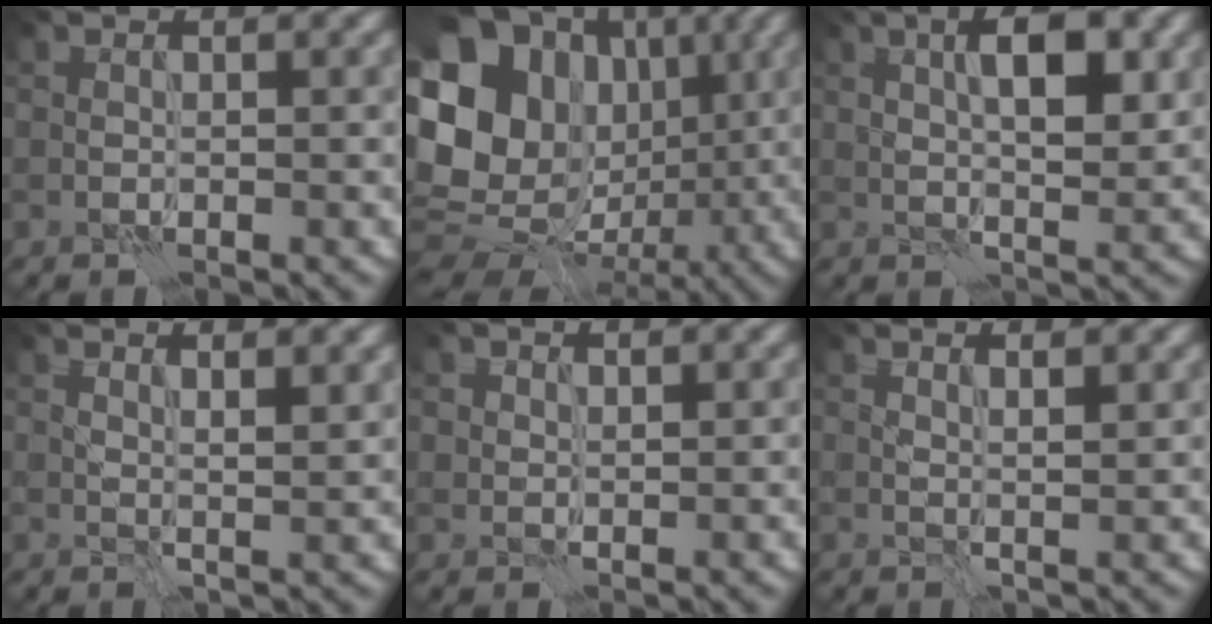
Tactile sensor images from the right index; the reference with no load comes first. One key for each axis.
{"total": 22.0, "fx": 1.9, "fy": 19.2, "fz": 10.6, "tx": -0.233, "ty": 0.024, "tz": 0.006}
{"total": 5.4, "fx": 1.5, "fy": 2.0, "fz": 4.8, "tx": -0.077, "ty": 0.007, "tz": 0.024}
{"total": 3.2, "fx": 1.8, "fy": 0.9, "fz": 2.5, "tx": -0.026, "ty": 0.004, "tz": 0.019}
{"total": 1.4, "fx": 0.8, "fy": 1.1, "fz": 0.4, "tx": -0.009, "ty": -0.001, "tz": 0.013}
{"total": 1.8, "fx": 1.1, "fy": 0.3, "fz": 1.4, "tx": -0.019, "ty": -0.002, "tz": 0.016}